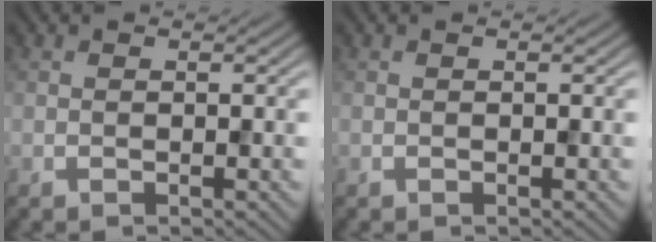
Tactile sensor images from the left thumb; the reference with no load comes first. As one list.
[{"total": 0.0}]